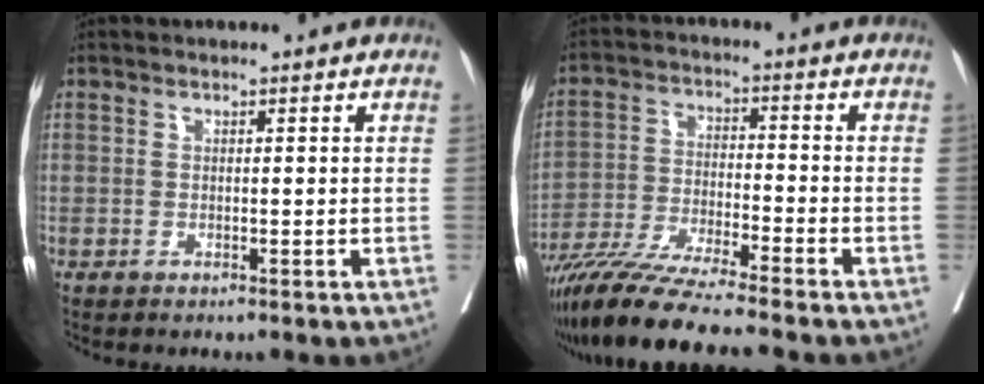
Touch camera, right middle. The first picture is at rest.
{"total": 12.2, "force": [-10.5, -0.8, 6.2], "torque": [-0.106, -0.028, -0.184]}